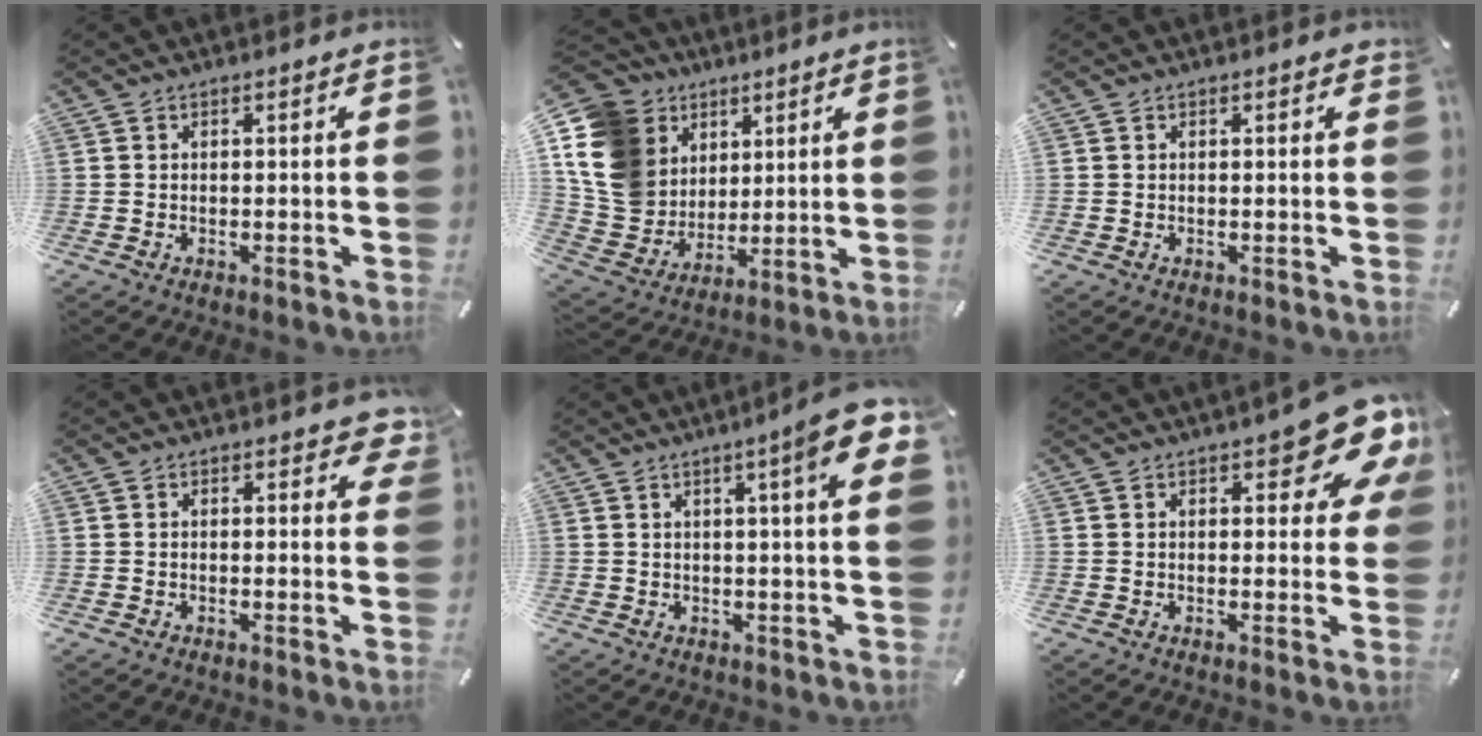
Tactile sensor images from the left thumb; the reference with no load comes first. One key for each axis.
{"total": 15.8, "fx": 4.4, "fy": 14.2, "fz": 5.1, "tx": -0.116, "ty": -0.027, "tz": 0.093}
{"total": 0.6, "fx": 0.2, "fy": 0.5, "fz": 0.1, "tx": 0.009, "ty": 0.001, "tz": 0.001}
{"total": 3.3, "fx": 2.1, "fy": 1.7, "fz": 1.9, "tx": -0.012, "ty": -0.007, "tz": 0.030}
{"total": 10.2, "fx": 4.4, "fy": 1.0, "fz": 9.1, "tx": -0.133, "ty": -0.021, "tz": 0.066}
{"total": 13.2, "fx": 7.6, "fy": 5.2, "fz": 9.5, "tx": -0.104, "ty": -0.055, "tz": 0.124}